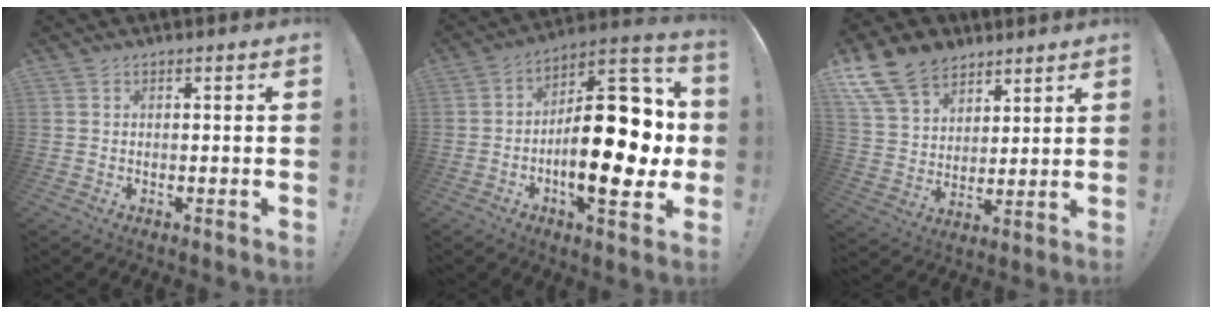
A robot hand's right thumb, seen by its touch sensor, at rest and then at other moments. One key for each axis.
{"total": 25.1, "fx": -3.1, "fy": 11.0, "fz": 22.3, "tx": -0.334, "ty": 0.016, "tz": -0.038}
{"total": 14.7, "fx": 9.9, "fy": 9.4, "fz": 5.4, "tx": -0.098, "ty": -0.064, "tz": 0.192}